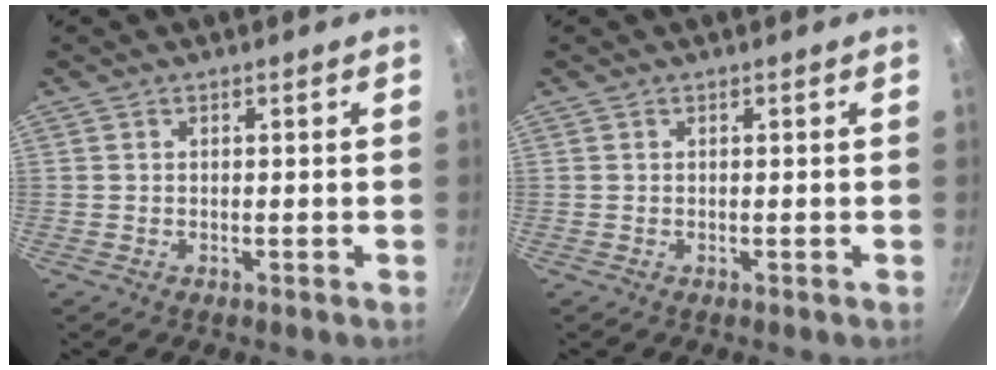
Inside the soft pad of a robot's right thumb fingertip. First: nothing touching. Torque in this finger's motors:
{"motor_torque": [0.00, 0.00, 0.17, 0.12, 0.00]}